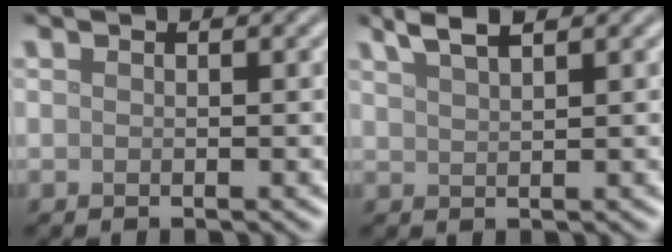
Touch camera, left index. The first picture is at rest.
{"total": 2.7, "force": [2.0, 0.5, 1.7], "torque": [-0.018, 0.009, 0.037]}